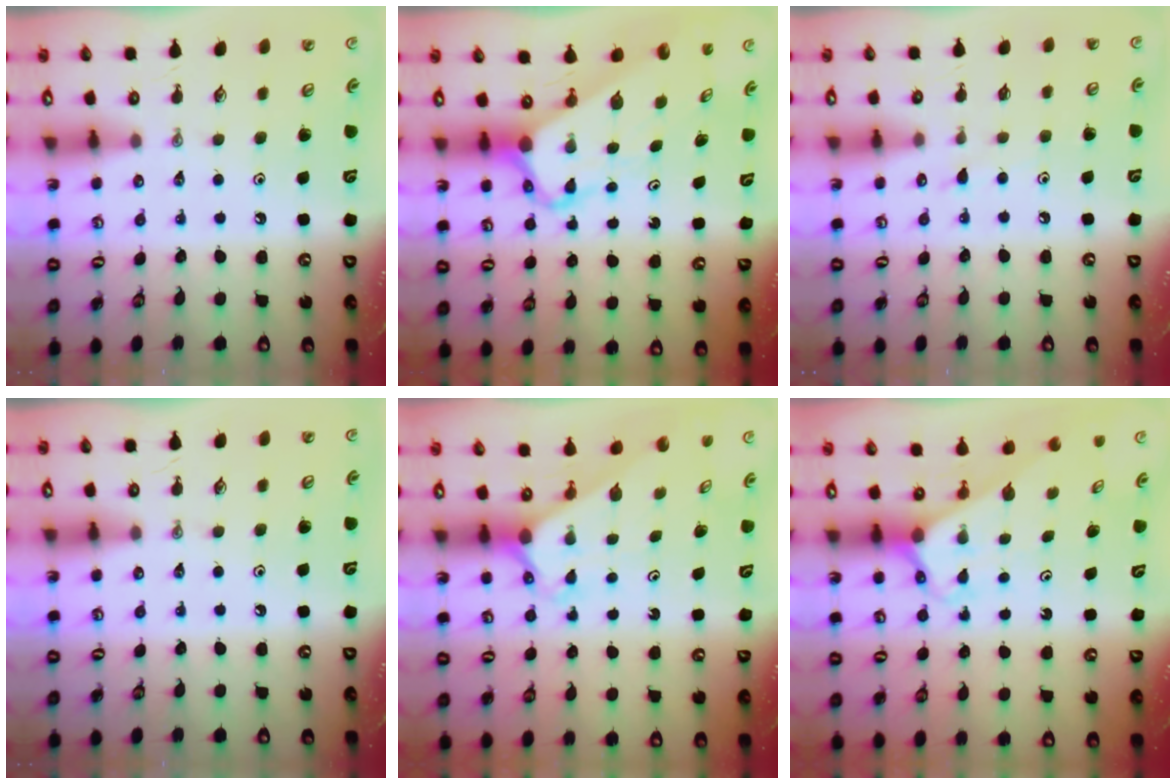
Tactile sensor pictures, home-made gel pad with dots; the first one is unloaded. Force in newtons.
{"total": 5.6, "press": 5.6, "slide": 0.5}
{"total": 7.4, "press": 7.4, "slide": 0.5}
{"total": 0.0}
{"total": 2.2, "press": 2.2, "slide": 0.2}
{"total": 2.6, "press": 2.6, "slide": 0.1}